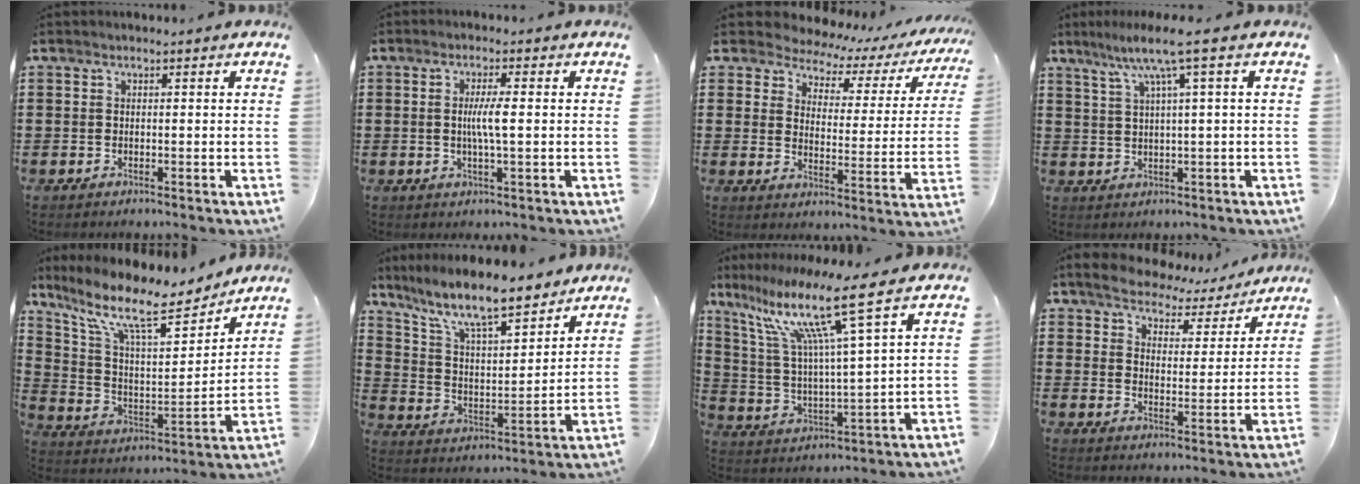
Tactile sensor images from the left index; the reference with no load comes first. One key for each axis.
{"total": 4.0, "fx": 0.0, "fy": 0.3, "fz": 4.0, "tx": -0.074, "ty": -0.004, "tz": -0.002}
{"total": 4.1, "fx": 3.6, "fy": 1.7, "fz": 0.7, "tx": -0.034, "ty": -0.031, "tz": 0.054}
{"total": 6.5, "fx": 2.5, "fy": 0.1, "fz": 6.0, "tx": -0.122, "ty": 0.001, "tz": 0.037}
{"total": 12.8, "fx": 9.6, "fy": 3.1, "fz": 7.9, "tx": -0.182, "ty": -0.048, "tz": 0.160}
{"total": 10.2, "fx": 8.6, "fy": 1.7, "fz": 5.1, "tx": -0.133, "ty": -0.044, "tz": 0.149}
{"total": 13.6, "fx": 8.8, "fy": 0.5, "fz": 10.4, "tx": -0.219, "ty": -0.040, "tz": 0.139}
{"total": 4.9, "fx": 4.8, "fy": 1.0, "fz": 0.3, "tx": -0.037, "ty": -0.032, "tz": 0.079}